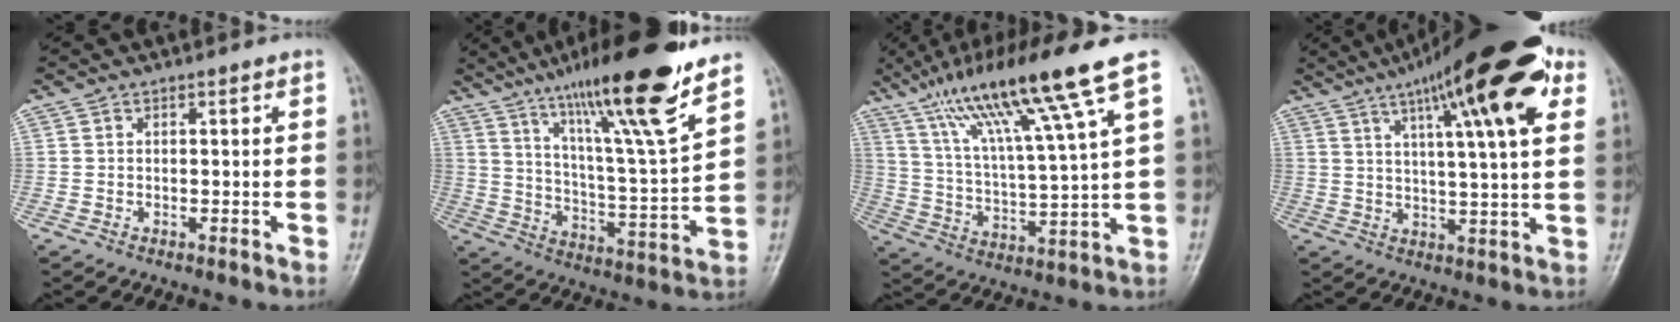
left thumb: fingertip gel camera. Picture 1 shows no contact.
{"total": 21.1, "force": [14.3, 1.5, 15.4], "torque": [-0.234, -0.061, 0.239]}
{"total": 17.5, "force": [10.3, 0.8, 14.1], "torque": [-0.248, -0.027, 0.183]}
{"total": 21.5, "force": [10.5, 4.6, 18.3], "torque": [-0.260, -0.008, 0.153]}